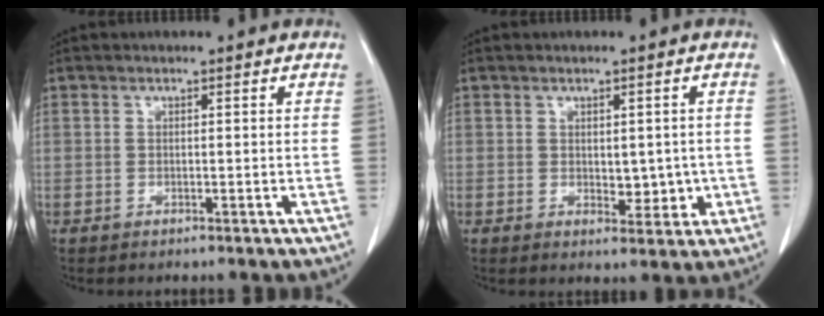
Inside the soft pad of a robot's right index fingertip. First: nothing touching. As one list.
[{"total": 4.1, "force": [-0.3, 2.3, 3.4], "torque": [-0.037, -0.003, 0.007]}]